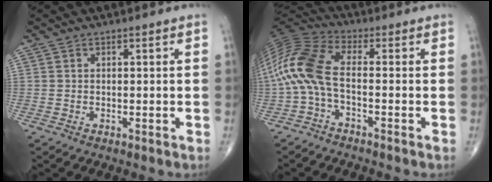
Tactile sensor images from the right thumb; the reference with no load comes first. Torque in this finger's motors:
{"motor_torque": [0.85, 1.51, 1.62, -0.14, 0.22]}